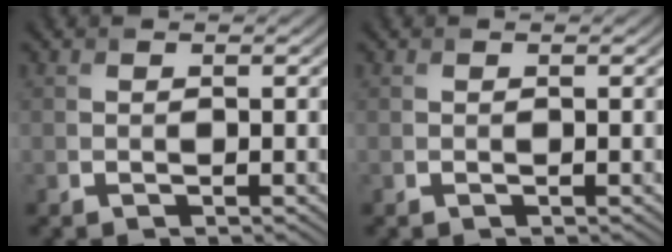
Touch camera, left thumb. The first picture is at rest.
{"total": 0.0}